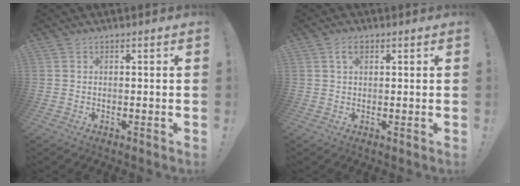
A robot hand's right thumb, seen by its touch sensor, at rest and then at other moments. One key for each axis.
{"total": 3.1, "fx": 1.5, "fy": 1.7, "fz": 2.1, "tx": -0.035, "ty": 0.000, "tz": 0.025}